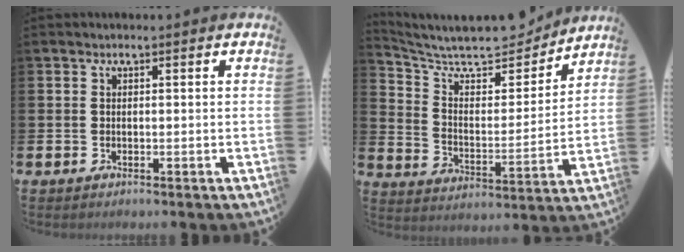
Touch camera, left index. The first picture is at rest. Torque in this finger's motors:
{"motor_torque": [0.81, -1.33, 0.10, 0.04]}